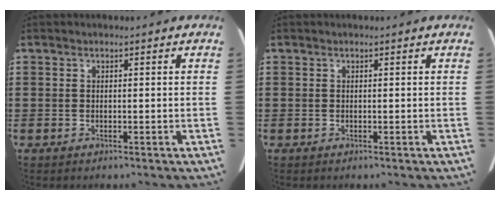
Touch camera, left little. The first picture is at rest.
{"total": 0.0}